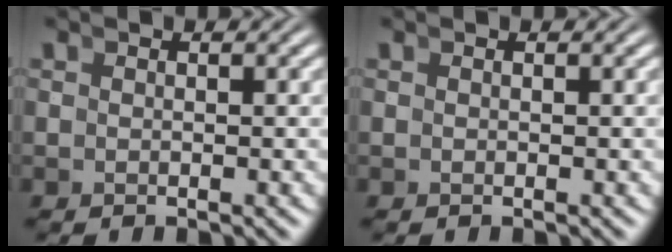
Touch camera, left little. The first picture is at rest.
{"total": 0.0}